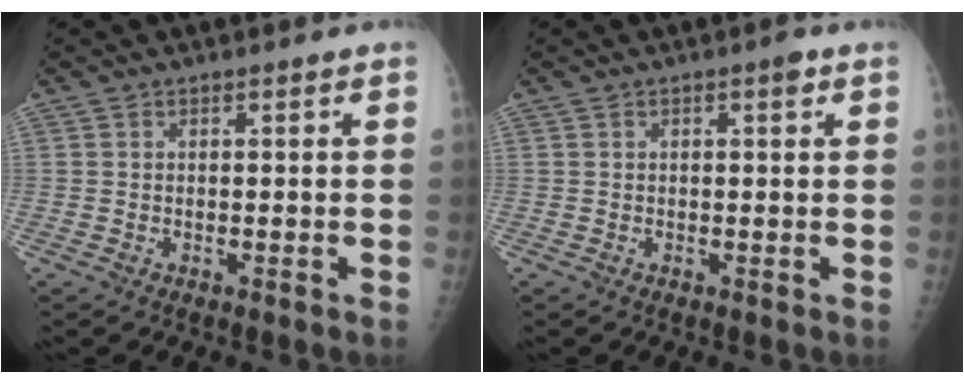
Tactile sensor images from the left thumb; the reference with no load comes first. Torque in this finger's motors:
{"motor_torque": [0.26, 0.15, 0.34, 0.22, 0.00]}